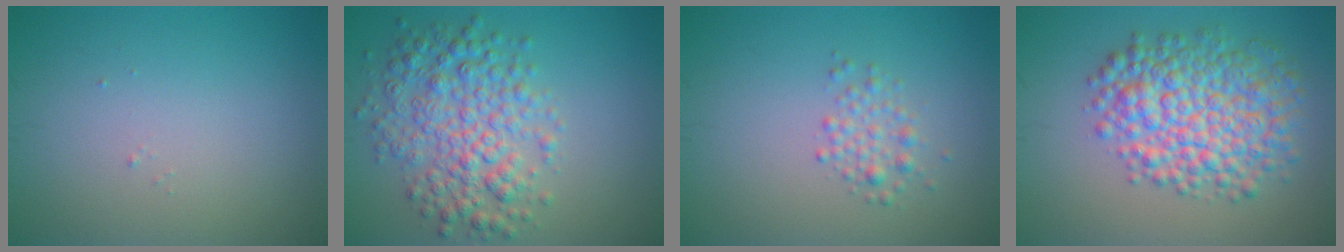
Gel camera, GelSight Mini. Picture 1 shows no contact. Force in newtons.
{"total": 5.8, "press": 5.8, "slide": 0.0}
{"total": 1.8, "press": 1.8, "slide": 0.1}
{"total": 8.0, "press": 8.0, "slide": 0.2}